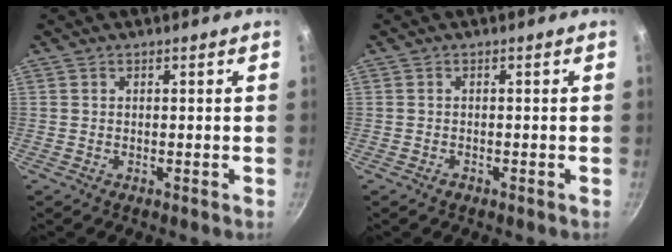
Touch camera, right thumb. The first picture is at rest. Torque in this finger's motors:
{"motor_torque": [-0.16, 0.05, -0.24, 0.11, 0.03]}